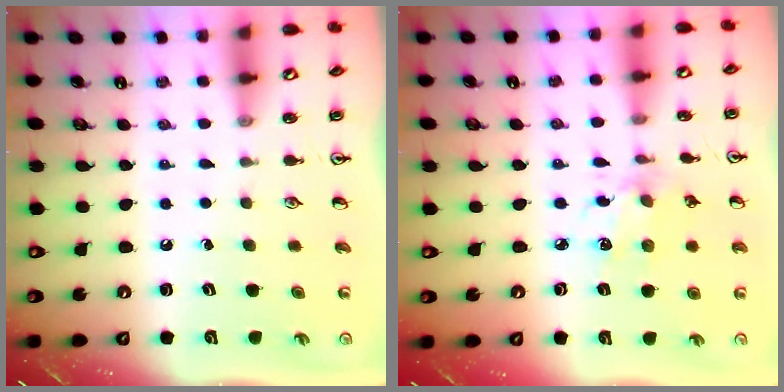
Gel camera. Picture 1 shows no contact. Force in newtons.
{"total": 5.7, "press": 5.6, "slide": 0.6}